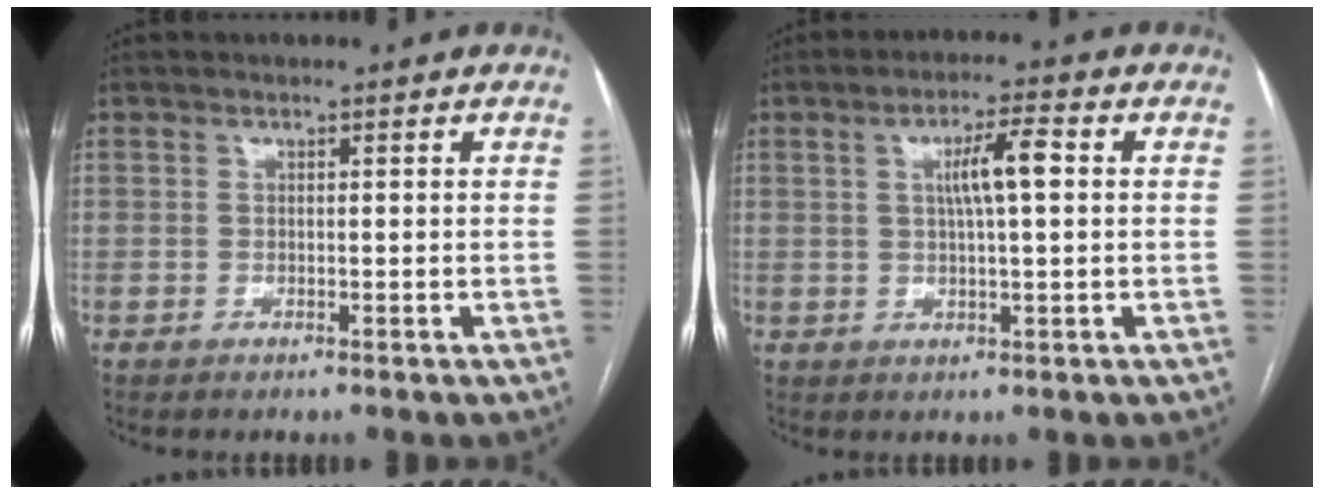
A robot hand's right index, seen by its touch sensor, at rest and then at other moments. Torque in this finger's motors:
{"motor_torque": [0.17, 0.08, 0.13, 0.08]}